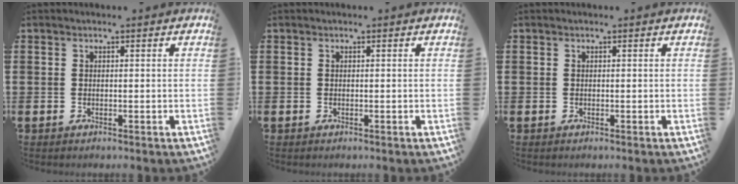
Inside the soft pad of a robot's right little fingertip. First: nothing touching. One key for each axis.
{"total": 0.0}
{"total": 0.0}